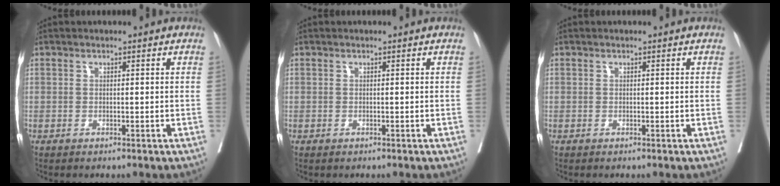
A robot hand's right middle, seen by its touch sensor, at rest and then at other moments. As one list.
[{"total": 0.0}, {"total": 0.0}]